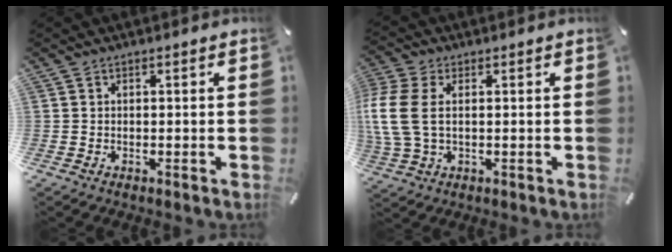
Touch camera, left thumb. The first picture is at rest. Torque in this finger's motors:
{"motor_torque": [0.42, 1.40, 1.68, -0.45, 0.96]}